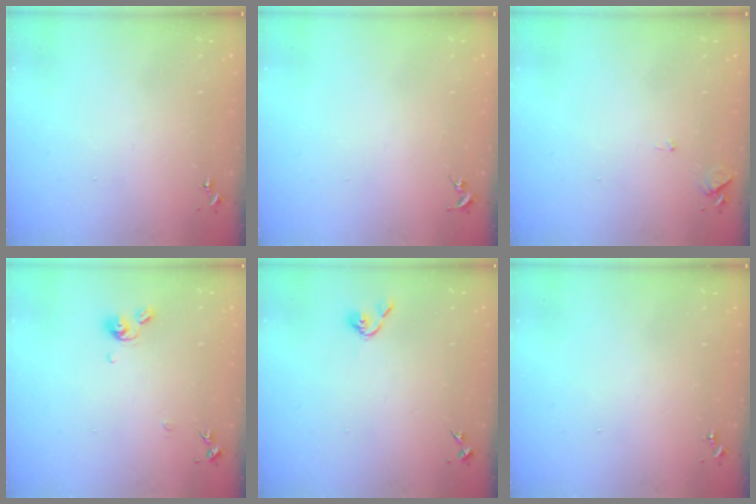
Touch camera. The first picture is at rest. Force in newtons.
{"total": 0.0}
{"total": 6.1, "press": 6.0, "slide": 0.8}
{"total": 7.9, "press": 7.9, "slide": 0.8}
{"total": 3.7, "press": 3.6, "slide": 0.7}
{"total": 0.0}